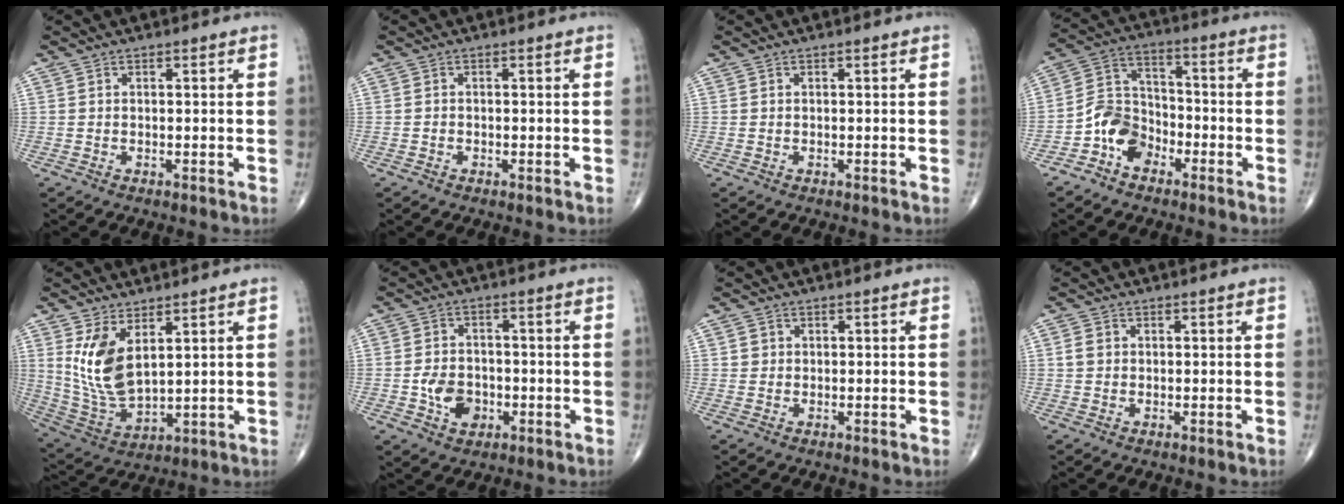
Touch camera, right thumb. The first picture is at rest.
{"total": 0.0}
{"total": 0.0}
{"total": 8.9, "force": [-4.6, 6.4, 4.1], "torque": [-0.057, 0.048, -0.097]}
{"total": 11.0, "force": [4.1, 5.5, 8.6], "torque": [-0.164, -0.028, 0.098]}
{"total": 5.9, "force": [-1.4, 4.5, 3.6], "torque": [-0.041, 0.004, -0.021]}
{"total": 1.3, "force": [0.3, 1.3, 0.2], "torque": [0.004, 0.001, 0.003]}
{"total": 2.0, "force": [0.3, 1.7, 0.9], "torque": [-0.015, 0.004, 0.006]}